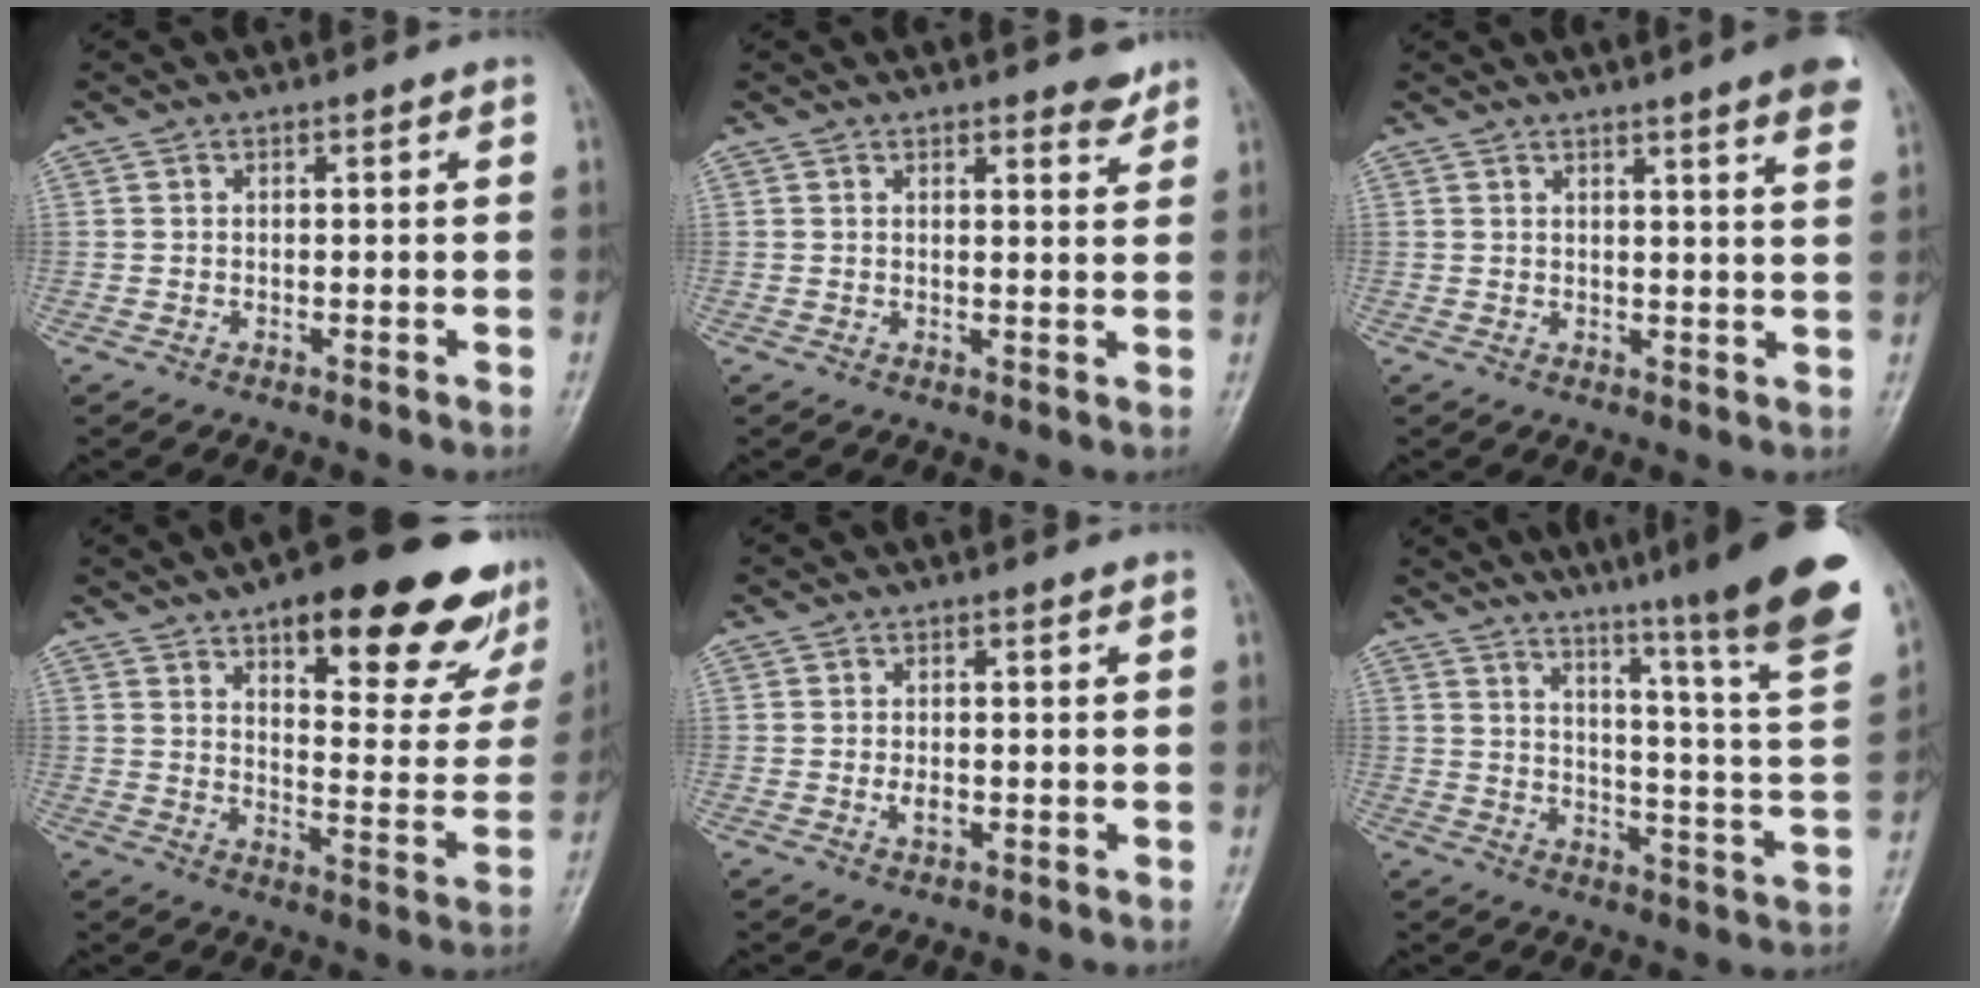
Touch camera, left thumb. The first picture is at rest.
{"total": 2.9, "force": [2.4, 0.9, 1.3], "torque": [-0.004, -0.018, 0.030]}
{"total": 8.0, "force": [5.7, 0.4, 5.7], "torque": [-0.059, -0.017, 0.056]}
{"total": 25.0, "force": [15.1, 8.9, 17.8], "torque": [-0.186, -0.056, 0.201]}
{"total": 1.8, "force": [-0.3, 1.1, 1.5], "torque": [-0.024, -0.001, -0.004]}
{"total": 25.8, "force": [18.5, 1.6, 17.8], "torque": [-0.235, -0.109, 0.248]}